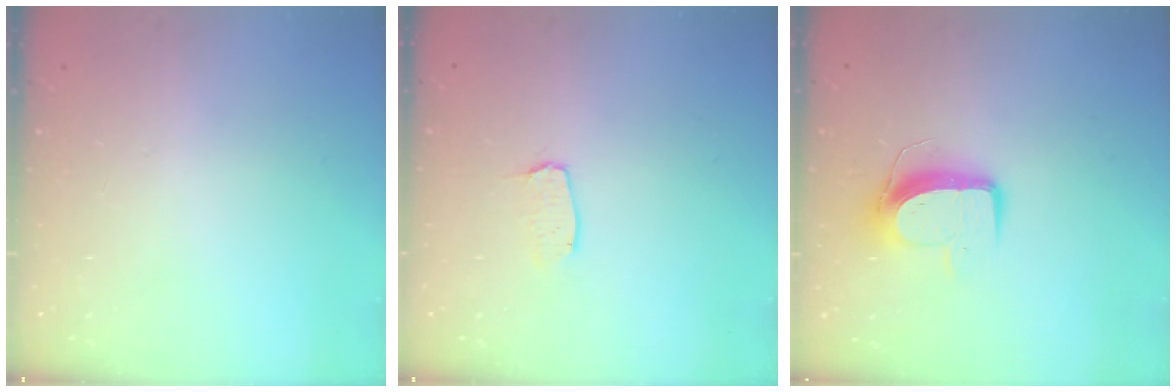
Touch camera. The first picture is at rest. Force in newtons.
{"total": 4.0, "press": 4.0, "slide": 0.3}
{"total": 8.9, "press": 8.9, "slide": 0.7}